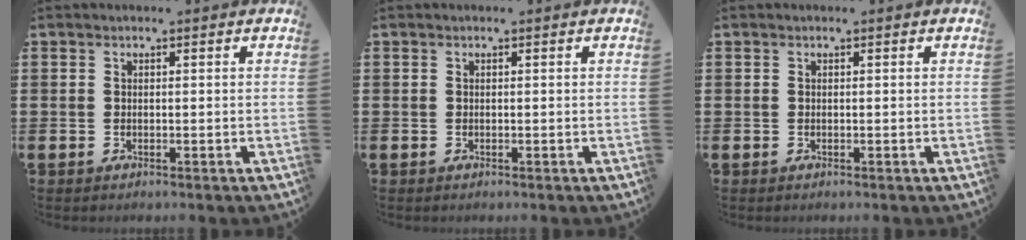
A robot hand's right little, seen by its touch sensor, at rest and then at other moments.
{"total": 0.0}
{"total": 0.0}